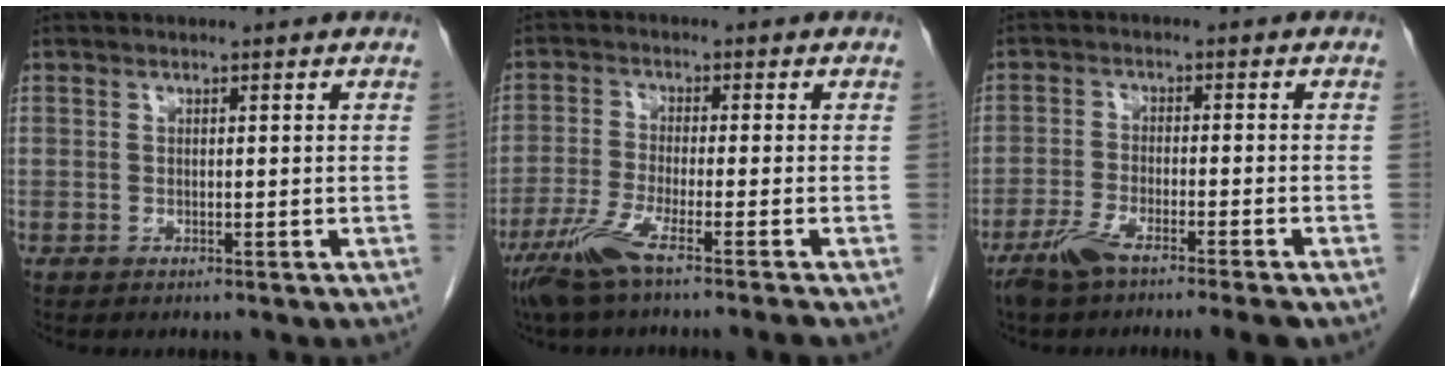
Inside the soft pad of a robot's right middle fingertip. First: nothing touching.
{"total": 7.5, "force": [-5.1, -1.0, 5.3], "torque": [-0.101, -0.023, -0.101]}
{"total": 6.7, "force": [-5.0, 0.1, 4.4], "torque": [-0.077, -0.015, -0.091]}